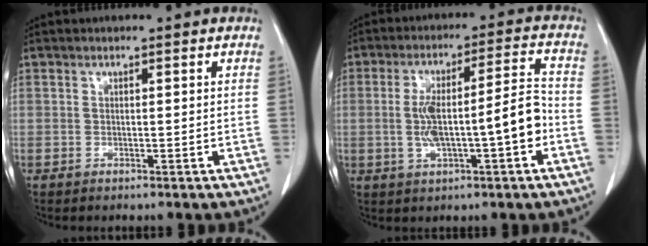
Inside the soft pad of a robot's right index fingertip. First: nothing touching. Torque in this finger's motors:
{"motor_torque": [0.76, -0.17, 0.46, 0.17]}